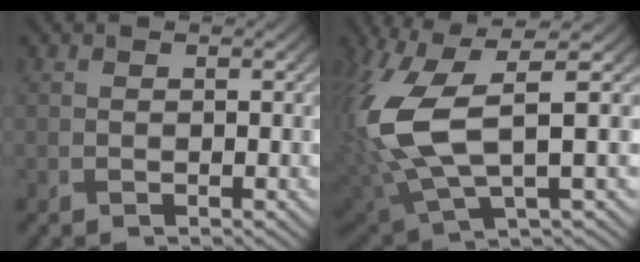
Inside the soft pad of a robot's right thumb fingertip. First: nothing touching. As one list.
[{"total": 12.7, "force": [1.5, 5.0, 11.6], "torque": [-0.297, -0.006, 0.037]}]